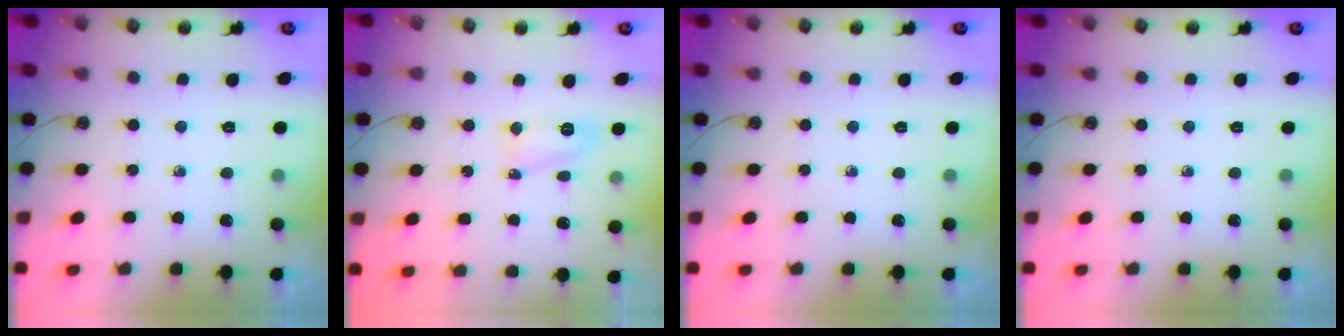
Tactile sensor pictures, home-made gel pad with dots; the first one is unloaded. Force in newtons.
{"total": 7.5, "press": 7.5, "slide": 0.7}
{"total": 0.0}
{"total": 0.0}